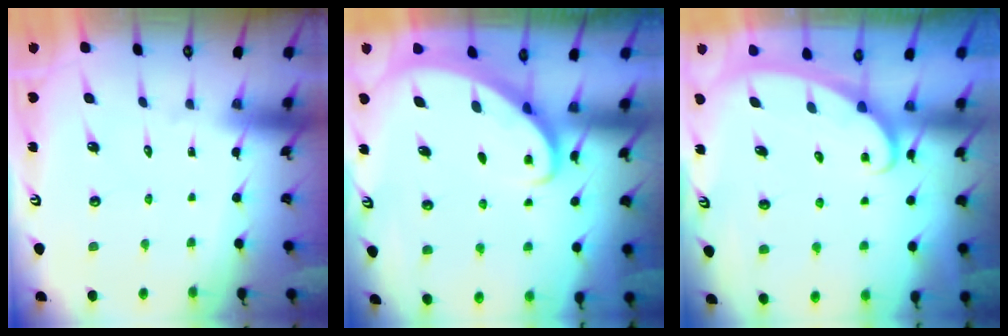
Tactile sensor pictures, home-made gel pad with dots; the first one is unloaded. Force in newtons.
{"total": 2.5, "press": 2.5, "slide": 0.3}
{"total": 2.3, "press": 2.3, "slide": 0.3}